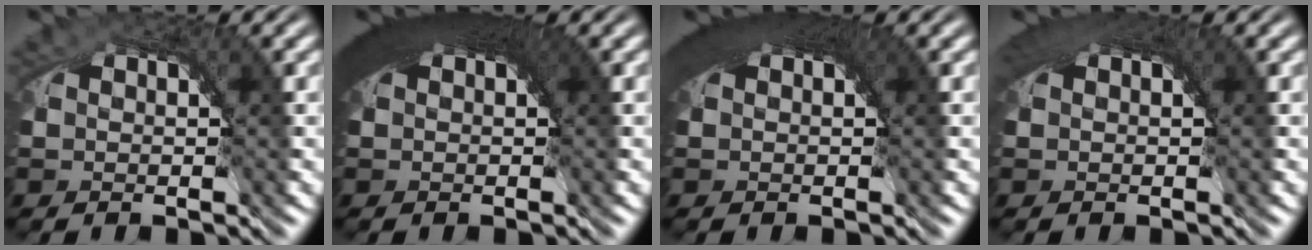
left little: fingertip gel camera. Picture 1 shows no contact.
{"total": 7.0, "force": [2.0, 2.7, 6.2], "torque": [-0.079, 0.017, 0.022]}
{"total": 5.6, "force": [1.9, 1.9, 4.9], "torque": [-0.057, 0.016, 0.020]}
{"total": 2.8, "force": [0.9, 0.9, 2.5], "torque": [-0.029, 0.002, 0.012]}